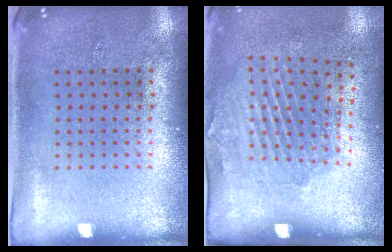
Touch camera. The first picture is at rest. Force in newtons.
{"total": 1.9, "press": 1.2, "slide": 1.5}